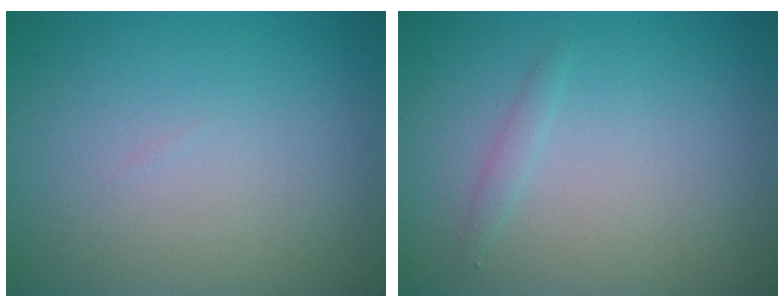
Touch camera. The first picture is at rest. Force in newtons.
{"total": 0.8, "press": 0.8, "slide": 0.1}